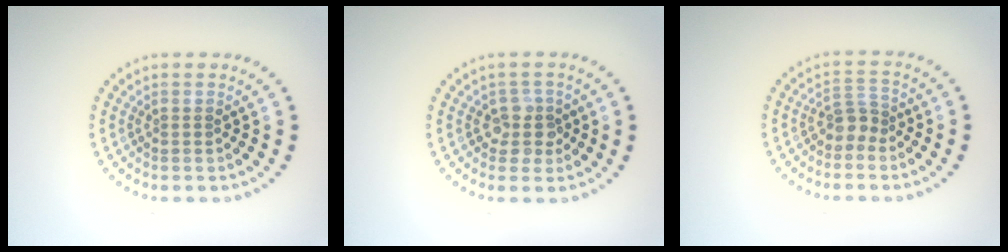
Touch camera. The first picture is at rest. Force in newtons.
{"total": 2.3, "press": 1.9, "slide": 1.3}
{"total": 2.0, "press": 1.5, "slide": 1.3}